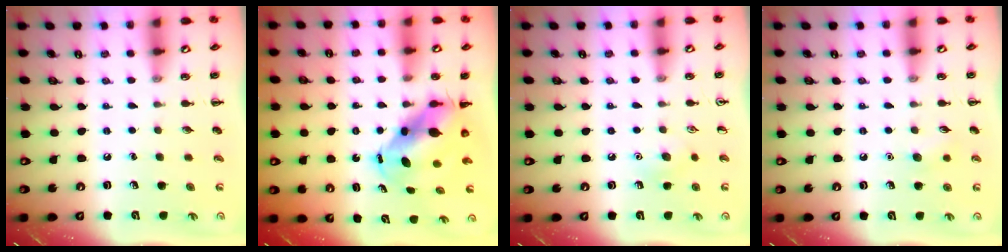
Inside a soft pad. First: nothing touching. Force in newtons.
{"total": 7.9, "press": 7.7, "slide": 1.9}
{"total": 6.8, "press": 6.6, "slide": 1.6}
{"total": 5.6, "press": 5.5, "slide": 1.2}